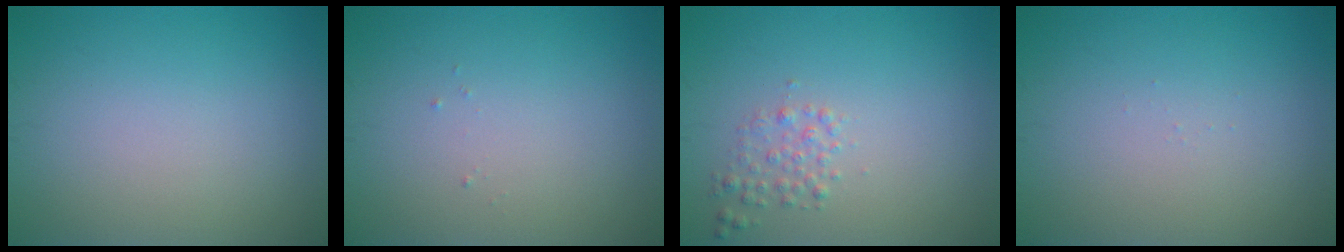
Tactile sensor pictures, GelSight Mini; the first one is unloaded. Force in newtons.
{"total": 0.0}
{"total": 1.5, "press": 1.5, "slide": 0.0}
{"total": 0.0}